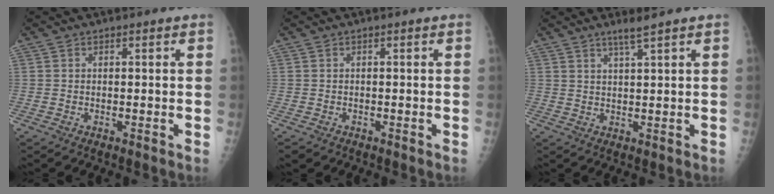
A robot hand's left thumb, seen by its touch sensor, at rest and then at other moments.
{"total": 1.2, "force": [-0.8, 0.9, 0.2], "torque": [-0.010, 0.003, -0.008]}
{"total": 2.9, "force": [2.1, -0.4, 1.9], "torque": [-0.039, -0.015, 0.043]}